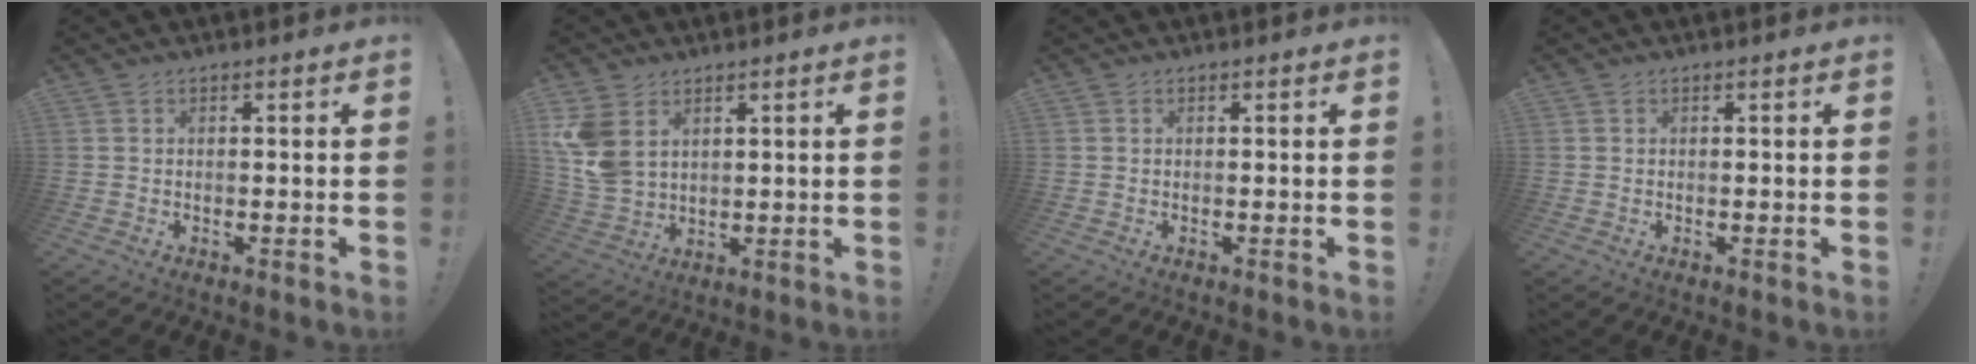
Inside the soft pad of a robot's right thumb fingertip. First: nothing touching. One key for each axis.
{"total": 9.6, "fx": 4.1, "fy": 6.8, "fz": 5.3, "tx": -0.111, "ty": -0.013, "tz": 0.083}
{"total": 0.0}
{"total": 0.0}